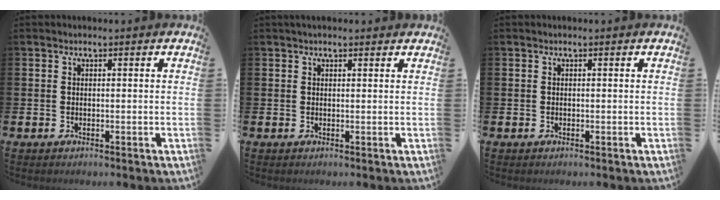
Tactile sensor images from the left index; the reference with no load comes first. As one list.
[{"total": 1.2, "force": [1.1, 0.3, 0.4], "torque": [0.004, 0.000, 0.017]}, {"total": 0.0}]